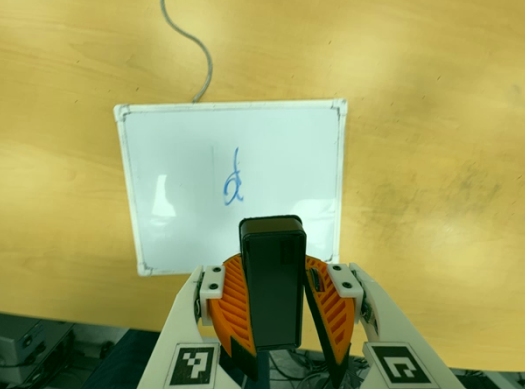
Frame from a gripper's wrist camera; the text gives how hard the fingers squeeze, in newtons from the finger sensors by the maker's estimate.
{"total": 8.8, "left": 9.7, "right": 8.0}